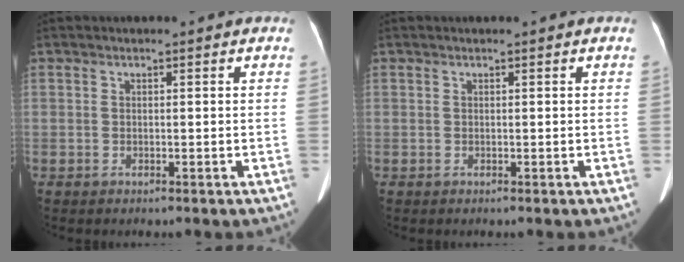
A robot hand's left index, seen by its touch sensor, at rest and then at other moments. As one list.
[{"total": 0.0}]